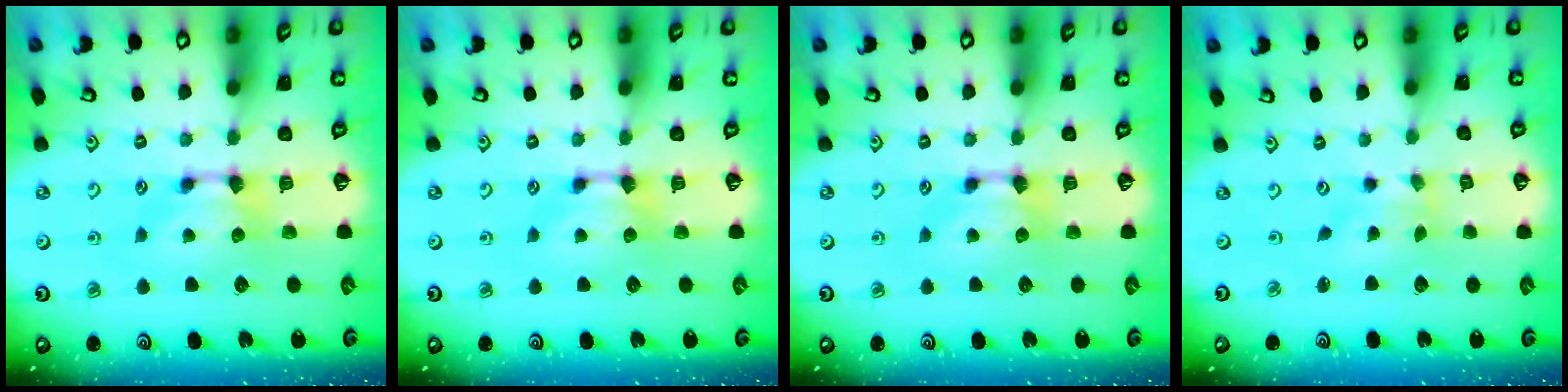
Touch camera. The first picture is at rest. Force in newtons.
{"total": 0.0}
{"total": 0.0}
{"total": 1.7, "press": 1.3, "slide": 1.1}